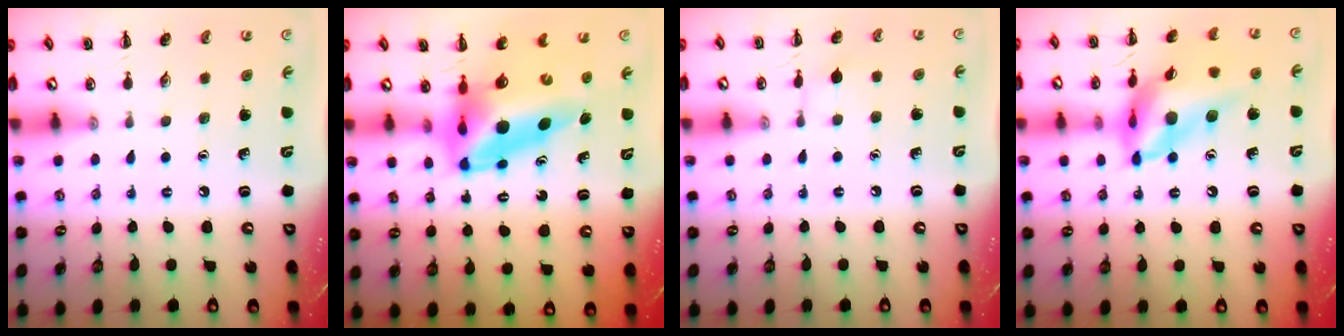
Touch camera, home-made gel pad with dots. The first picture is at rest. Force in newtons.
{"total": 11.9, "press": 11.3, "slide": 3.7}
{"total": 4.7, "press": 4.5, "slide": 1.2}
{"total": 17.3, "press": 16.9, "slide": 3.7}